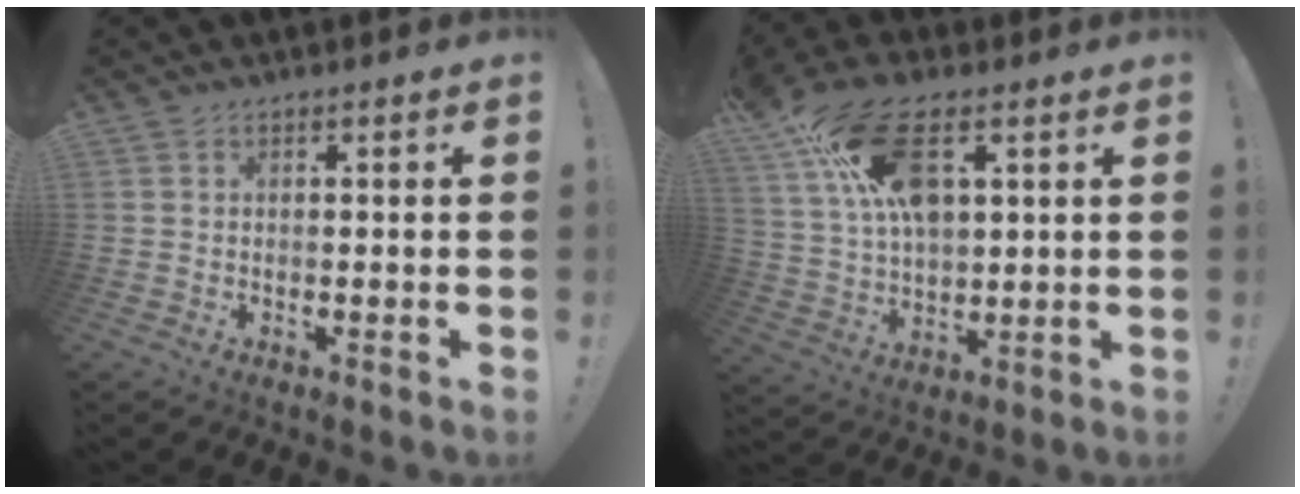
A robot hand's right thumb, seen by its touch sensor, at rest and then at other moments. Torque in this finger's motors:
{"motor_torque": [-0.43, 2.65, 1.32, 0.26, 0.17]}